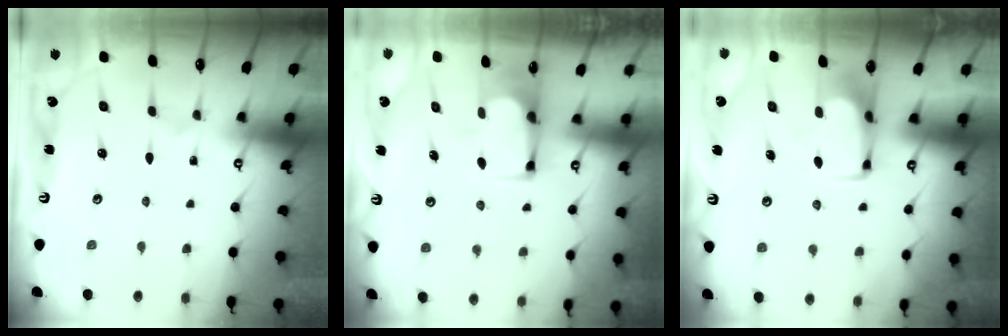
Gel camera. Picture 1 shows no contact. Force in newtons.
{"total": 1.8, "press": 1.7, "slide": 0.3}
{"total": 1.6, "press": 1.5, "slide": 0.5}